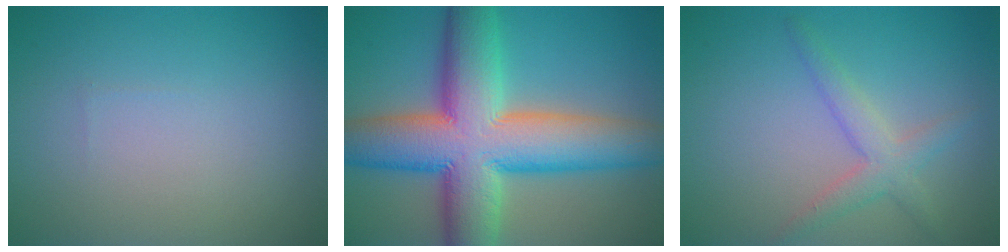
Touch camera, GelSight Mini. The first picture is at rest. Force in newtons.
{"total": 14.2, "press": 14.2, "slide": 0.8}
{"total": 2.7, "press": 2.7, "slide": 0.1}